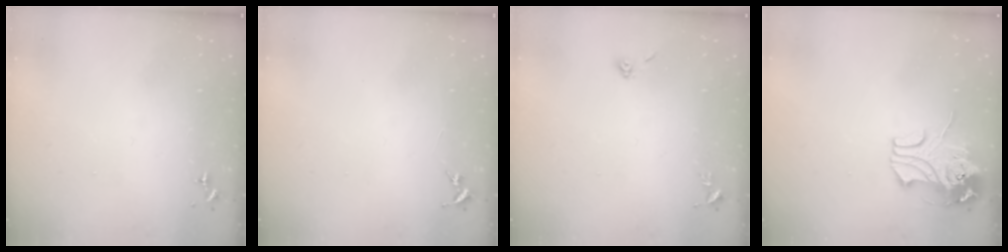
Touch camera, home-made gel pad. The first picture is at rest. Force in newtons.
{"total": 0.0}
{"total": 3.7, "press": 3.5, "slide": 1.4}
{"total": 10.6, "press": 10.4, "slide": 1.7}